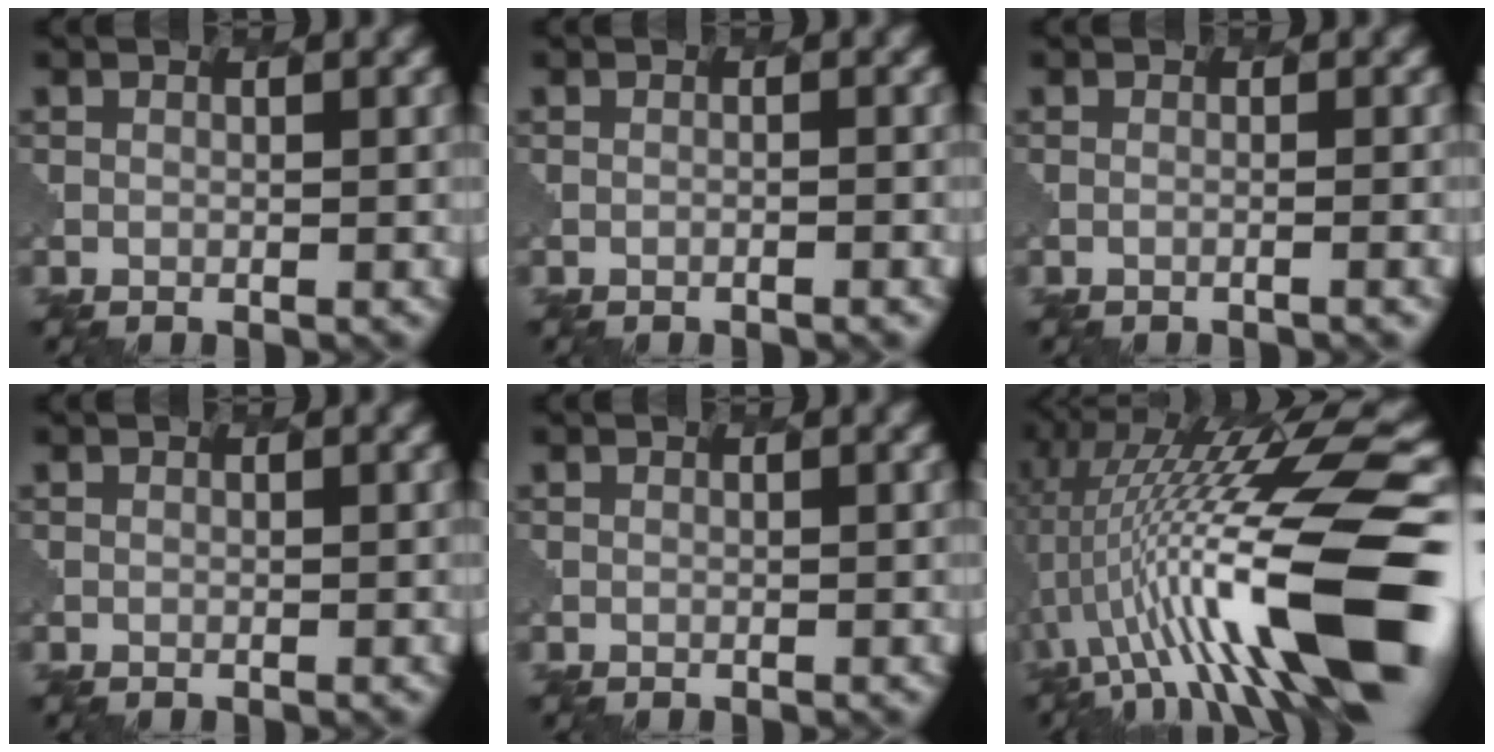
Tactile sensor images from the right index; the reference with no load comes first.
{"total": 0.6, "force": [-0.3, 0.2, 0.4], "torque": [0.000, 0.003, -0.015]}
{"total": 1.1, "force": [-0.3, 0.4, 1.0], "torque": [-0.003, 0.003, -0.020]}
{"total": 0.0}
{"total": 0.0}
{"total": 15.6, "force": [-1.9, 3.8, 15.0], "torque": [-0.260, 0.026, -0.029]}